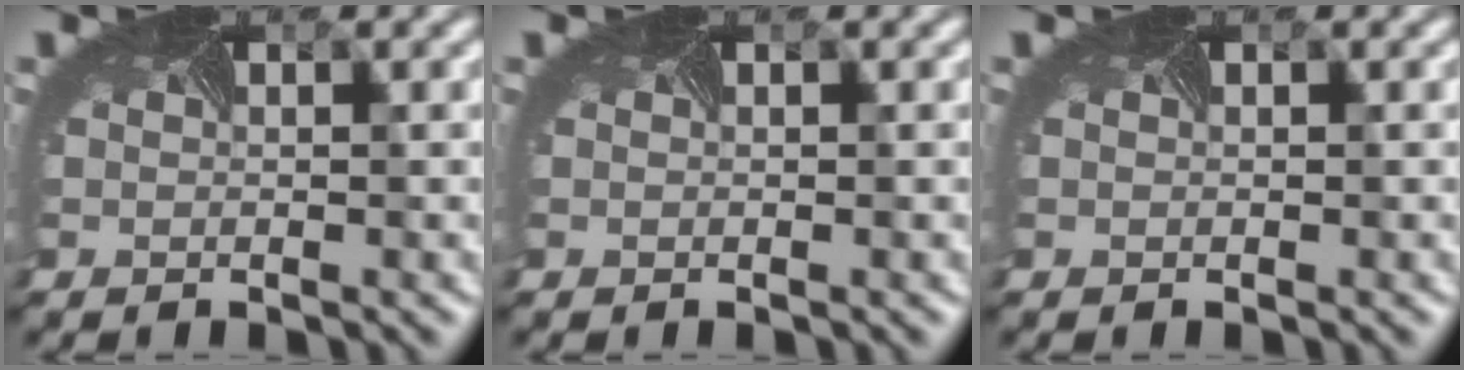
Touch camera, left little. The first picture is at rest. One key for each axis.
{"total": 0.0}
{"total": 0.0}